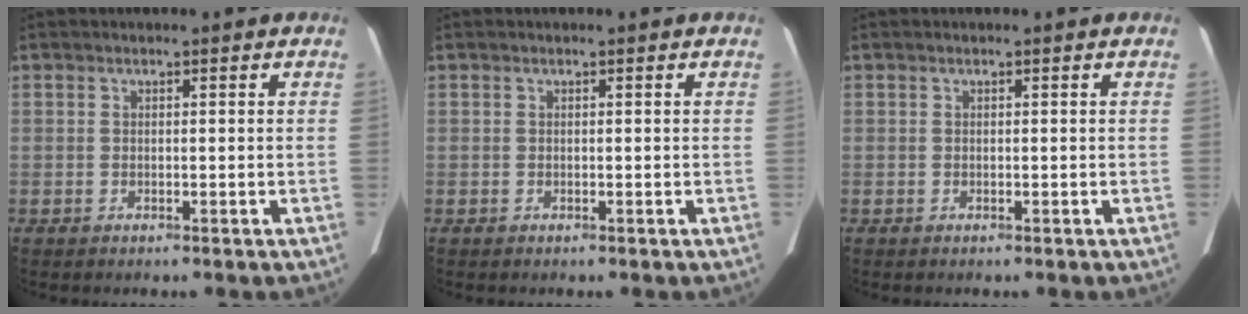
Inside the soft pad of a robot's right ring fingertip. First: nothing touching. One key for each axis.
{"total": 0.0}
{"total": 0.0}